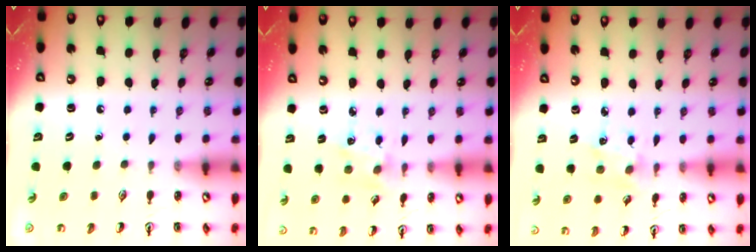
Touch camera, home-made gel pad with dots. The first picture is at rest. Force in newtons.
{"total": 2.5, "press": 2.5, "slide": 0.4}
{"total": 2.3, "press": 2.3, "slide": 0.4}